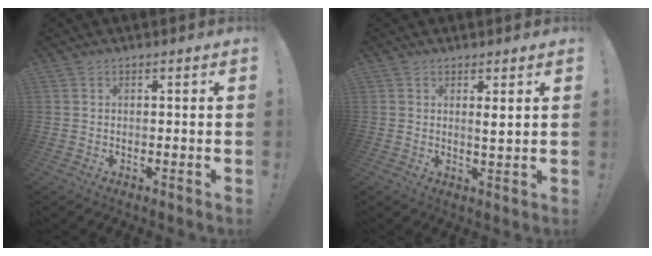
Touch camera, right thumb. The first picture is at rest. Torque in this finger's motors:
{"motor_torque": [-0.21, 0.16, 0.31, 0.03, 0.00]}